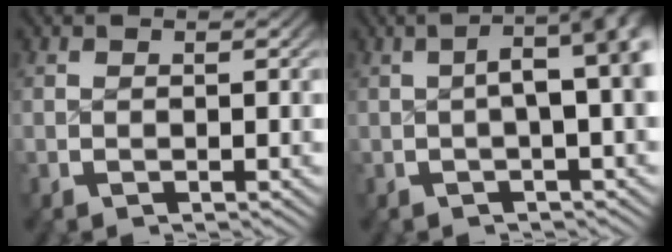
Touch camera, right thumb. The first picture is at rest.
{"total": 5.5, "force": [0.6, 1.8, 5.2], "torque": [-0.069, 0.014, 0.005]}